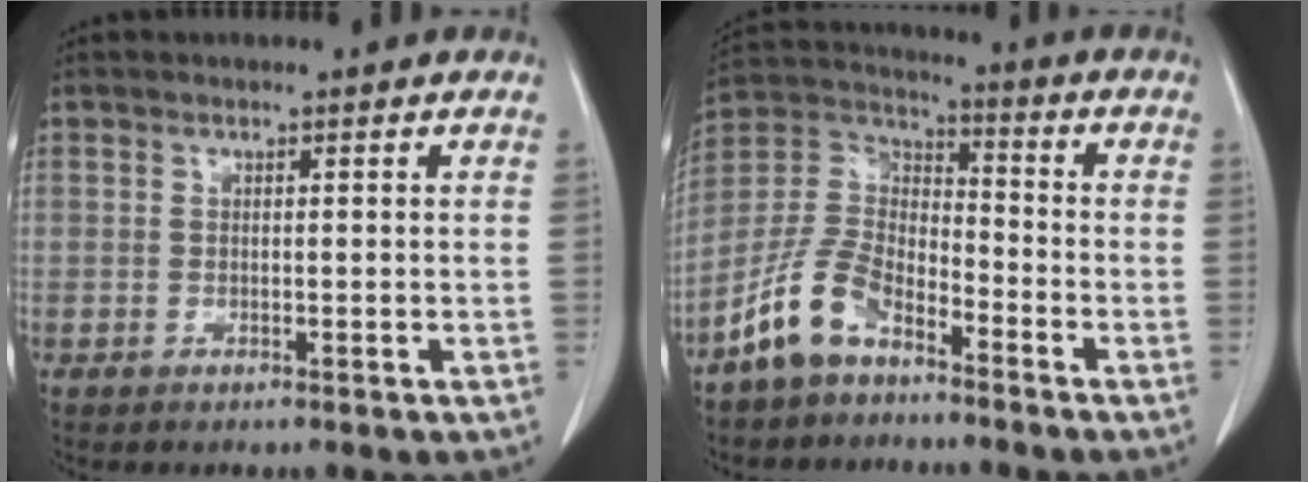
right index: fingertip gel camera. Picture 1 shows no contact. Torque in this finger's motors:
{"motor_torque": [1.05, -1.09, 0.28, 0.08]}